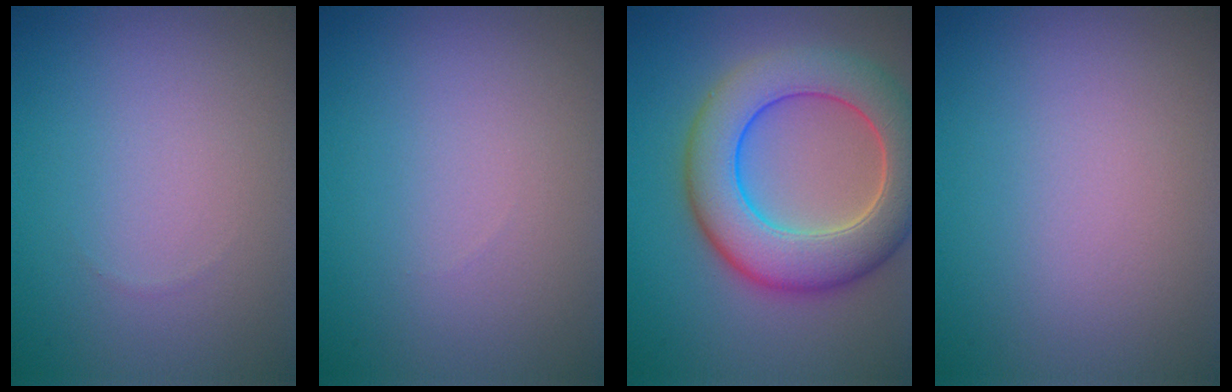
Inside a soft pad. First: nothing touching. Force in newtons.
{"total": 0.0}
{"total": 9.0, "press": 9.0, "slide": 0.6}
{"total": 0.0}